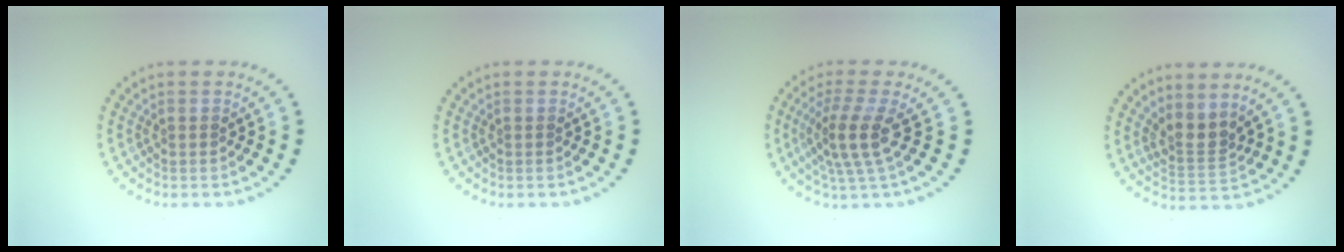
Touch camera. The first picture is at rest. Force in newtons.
{"total": 0.0}
{"total": 3.7, "press": 2.8, "slide": 2.5}
{"total": 2.6, "press": 1.9, "slide": 1.7}